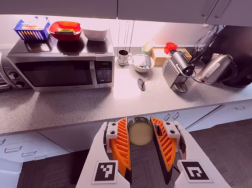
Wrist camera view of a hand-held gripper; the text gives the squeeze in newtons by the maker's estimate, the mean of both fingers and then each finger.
{"total": 10.9, "left": 10.6, "right": 11.2}